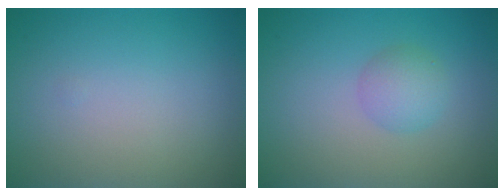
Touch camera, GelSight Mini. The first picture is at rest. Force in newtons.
{"total": 2.2, "press": 2.2, "slide": 0.1}